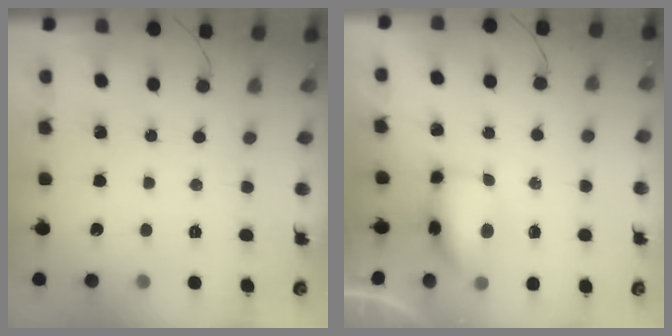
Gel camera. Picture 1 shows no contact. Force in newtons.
{"total": 6.8, "press": 6.8, "slide": 0.8}